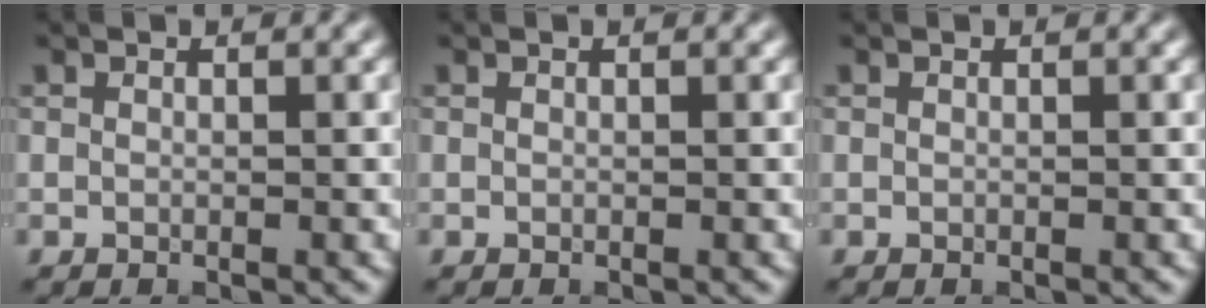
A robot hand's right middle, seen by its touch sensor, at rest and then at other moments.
{"total": 0.0}
{"total": 0.0}